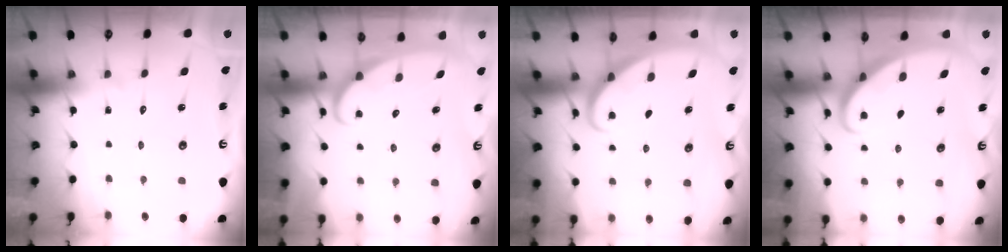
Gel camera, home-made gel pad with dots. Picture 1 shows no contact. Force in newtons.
{"total": 3.9, "press": 3.8, "slide": 0.2}
{"total": 2.3, "press": 2.3, "slide": 0.1}
{"total": 2.8, "press": 2.8, "slide": 0.2}